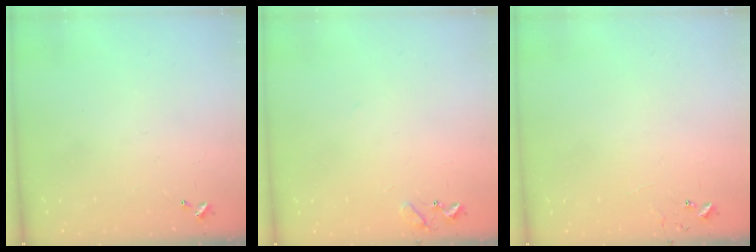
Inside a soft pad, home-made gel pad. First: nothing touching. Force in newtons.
{"total": 8.4, "press": 8.4, "slide": 0.5}
{"total": 5.8, "press": 5.8, "slide": 0.5}